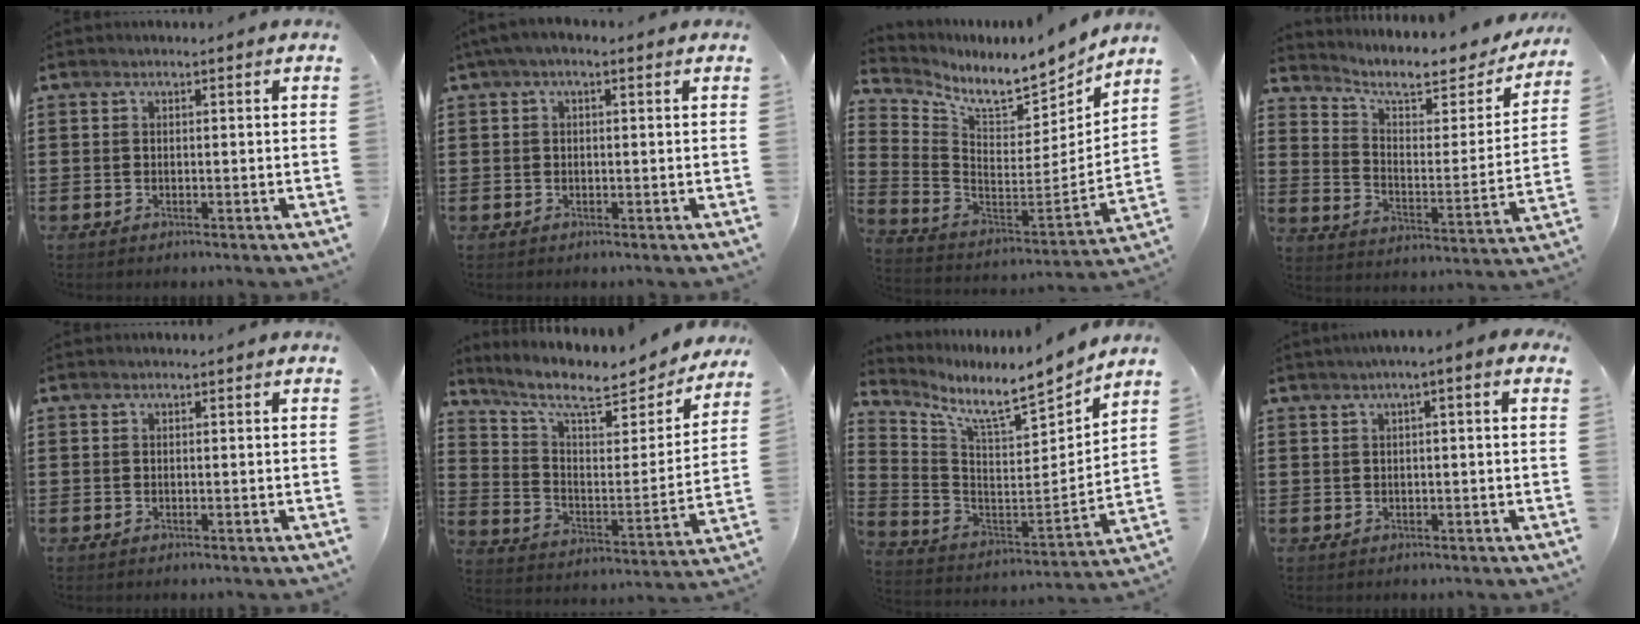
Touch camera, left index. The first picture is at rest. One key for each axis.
{"total": 1.4, "fx": -0.2, "fy": 1.0, "fz": 1.0, "tx": -0.028, "ty": 0.003, "tz": -0.008}
{"total": 7.8, "fx": 7.1, "fy": 1.6, "fz": 2.7, "tx": -0.074, "ty": -0.069, "tz": 0.119}
{"total": 7.2, "fx": 5.9, "fy": 1.9, "fz": 3.7, "tx": -0.091, "ty": -0.035, "tz": 0.097}
{"total": 0.0}
{"total": 9.7, "fx": 7.7, "fy": 2.2, "fz": 5.5, "tx": -0.124, "ty": -0.049, "tz": 0.125}
{"total": 8.2, "fx": 7.2, "fy": 0.6, "fz": 3.7, "tx": -0.093, "ty": -0.067, "tz": 0.111}
{"total": 1.7, "fx": -0.1, "fy": 0.2, "fz": 1.6, "tx": -0.028, "ty": -0.001, "tz": -0.004}